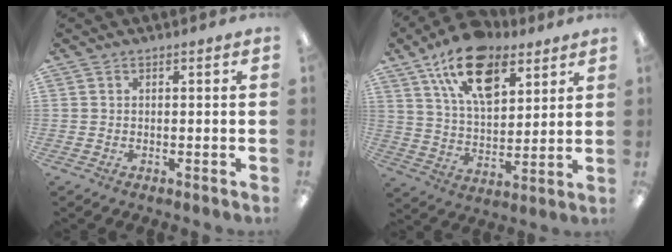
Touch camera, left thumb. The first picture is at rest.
{"total": 17.8, "force": [10.8, 9.4, 10.5], "torque": [-0.177, -0.043, 0.194]}